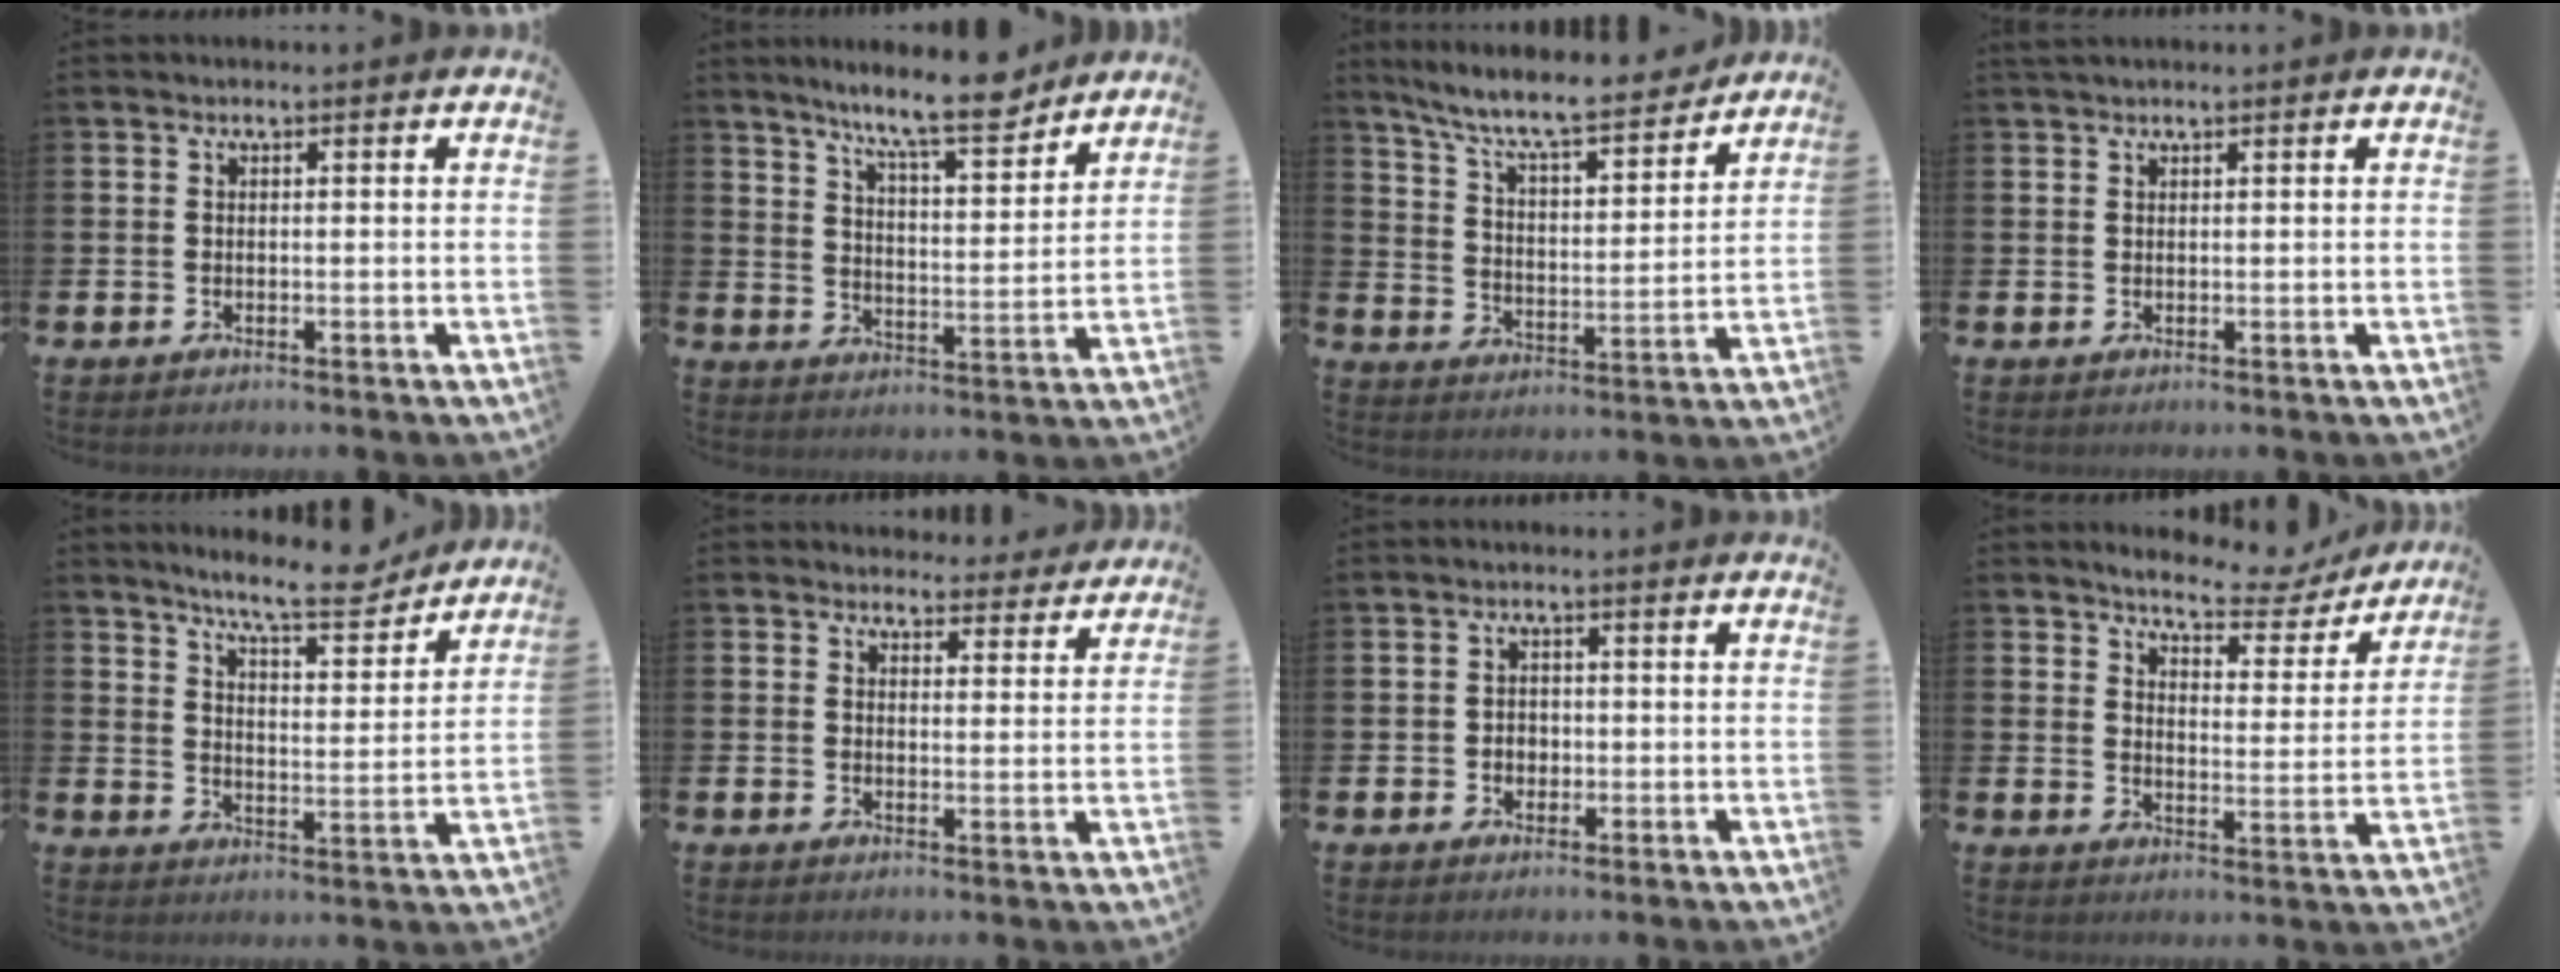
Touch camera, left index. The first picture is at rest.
{"total": 9.9, "force": [8.8, 1.2, 4.6], "torque": [-0.090, -0.049, 0.151]}
{"total": 8.9, "force": [8.1, 1.1, 3.5], "torque": [-0.094, -0.061, 0.135]}
{"total": 0.9, "force": [0.9, 0.1, 0.3], "torque": [-0.001, -0.001, 0.015]}
{"total": 8.9, "force": [8.2, 1.0, 3.3], "torque": [-0.076, -0.050, 0.142]}
{"total": 3.9, "force": [3.7, 1.1, -0.1], "torque": [0.013, -0.027, 0.063]}
{"total": 1.8, "force": [-0.2, 1.6, 0.8], "torque": [-0.005, 0.003, -0.009]}
{"total": 5.8, "force": [5.4, 1.5, 1.4], "torque": [-0.037, -0.038, 0.087]}